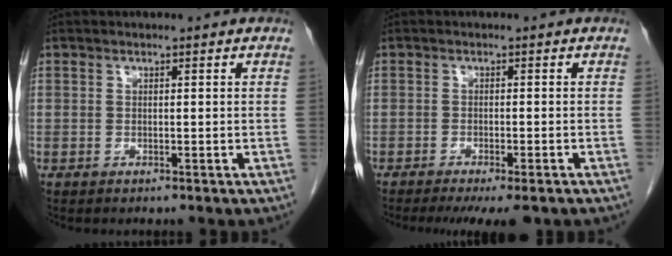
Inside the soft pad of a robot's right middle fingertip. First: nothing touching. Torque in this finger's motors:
{"motor_torque": [1.06, -0.74, 0.12, 0.02]}